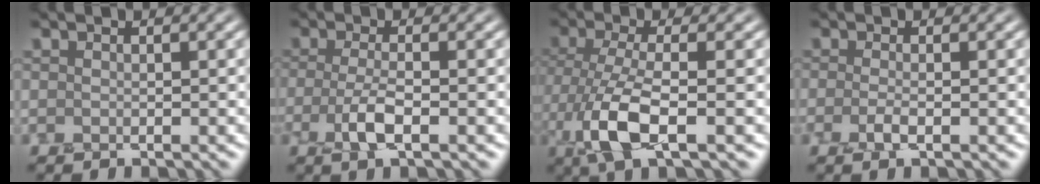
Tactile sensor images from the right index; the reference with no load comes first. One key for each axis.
{"total": 2.8, "fx": -1.1, "fy": 0.9, "fz": 2.4, "tx": -0.059, "ty": 0.002, "tz": -0.025}
{"total": 5.1, "fx": -1.2, "fy": 1.9, "fz": 4.5, "tx": -0.106, "ty": 0.000, "tz": -0.023}
{"total": 1.5, "fx": -0.6, "fy": 0.5, "fz": 1.3, "tx": -0.032, "ty": -0.001, "tz": -0.016}